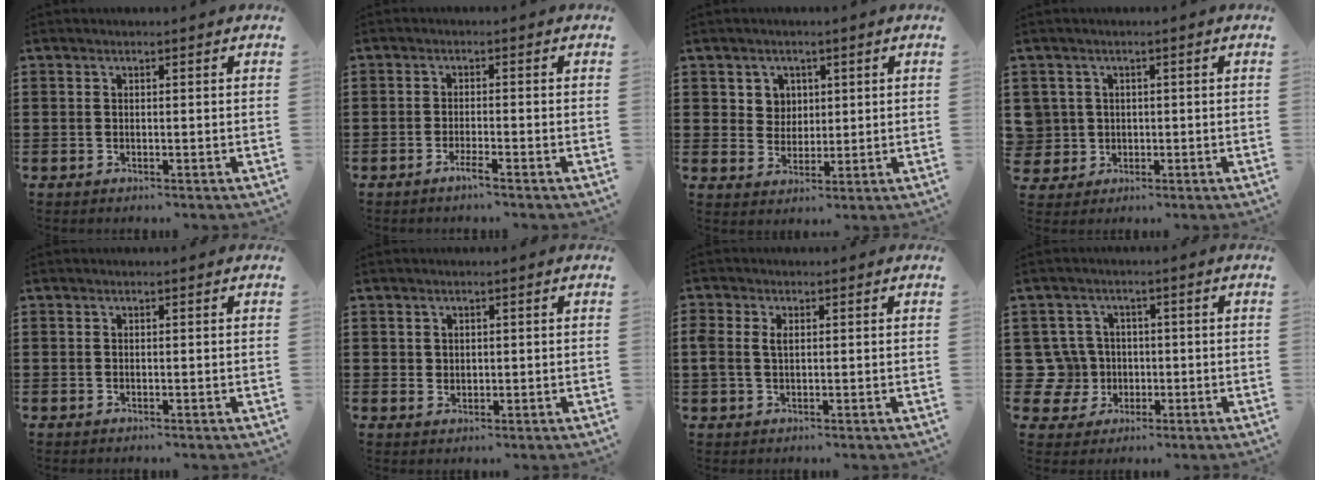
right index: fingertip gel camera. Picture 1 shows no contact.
{"total": 2.0, "force": [-1.5, -0.1, 1.3], "torque": [-0.029, -0.006, -0.028]}
{"total": 3.7, "force": [1.6, 3.3, 0.6], "torque": [-0.020, 0.008, 0.028]}
{"total": 3.3, "force": [0.1, 3.2, 0.2], "torque": [-0.020, 0.010, 0.000]}
{"total": 0.0}
{"total": 1.3, "force": [0.8, 1.0, 0.2], "torque": [-0.007, 0.003, 0.017]}
{"total": 2.1, "force": [0.3, 1.3, 1.6], "torque": [-0.036, 0.009, 0.004]}
{"total": 6.5, "force": [-0.2, 6.2, 2.0], "torque": [-0.090, 0.007, -0.006]}